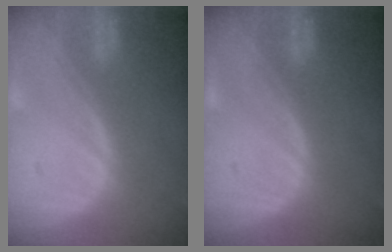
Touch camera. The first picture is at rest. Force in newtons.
{"total": 0.0}